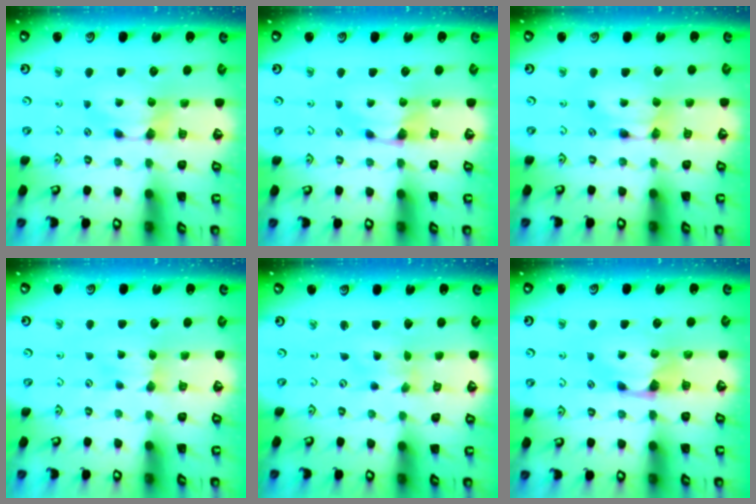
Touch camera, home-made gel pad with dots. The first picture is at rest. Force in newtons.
{"total": 0.9, "press": 0.2, "slide": 0.9}
{"total": 1.8, "press": 1.8, "slide": 0.1}
{"total": 2.5, "press": 2.5, "slide": 0.4}
{"total": 2.3, "press": 2.1, "slide": 0.9}
{"total": 0.6, "press": 0.1, "slide": 0.6}